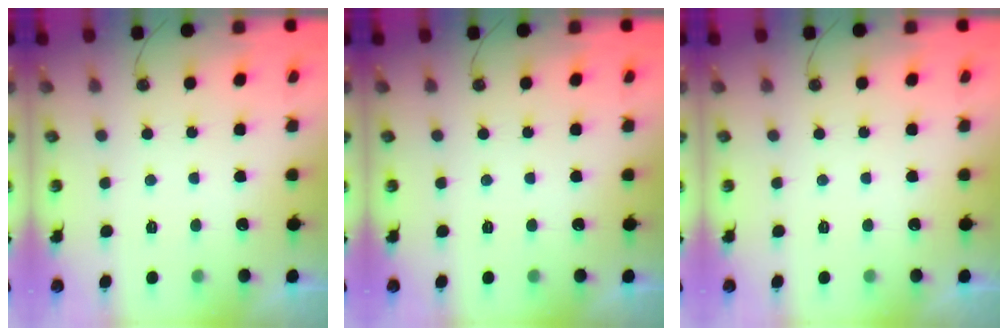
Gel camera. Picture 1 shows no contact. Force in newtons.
{"total": 0.0}
{"total": 0.0}